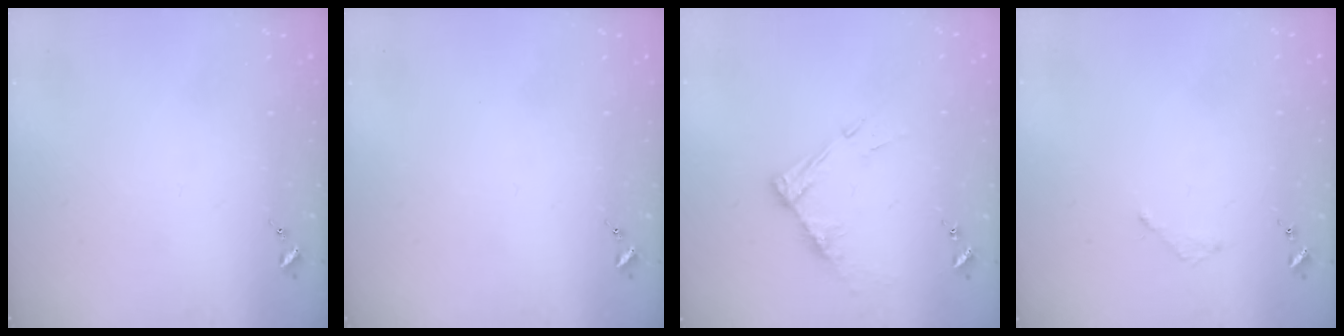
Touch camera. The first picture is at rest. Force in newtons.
{"total": 0.0}
{"total": 9.1, "press": 9.1, "slide": 0.7}
{"total": 2.0, "press": 2.0, "slide": 0.3}